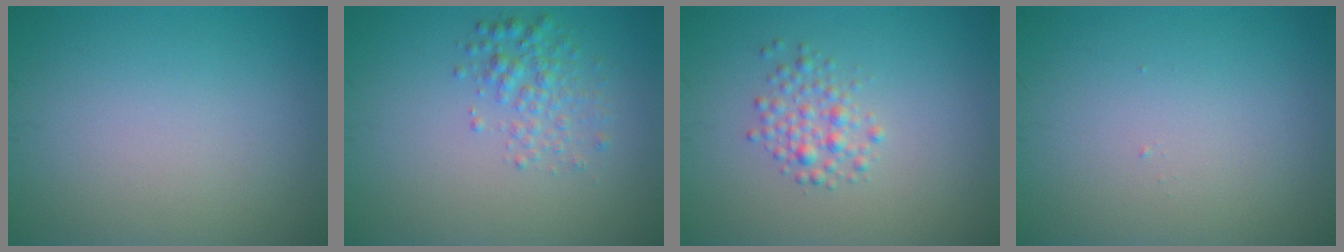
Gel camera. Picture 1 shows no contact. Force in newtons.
{"total": 2.4, "press": 2.4, "slide": 0.1}
{"total": 2.0, "press": 2.0, "slide": 0.1}
{"total": 0.0}